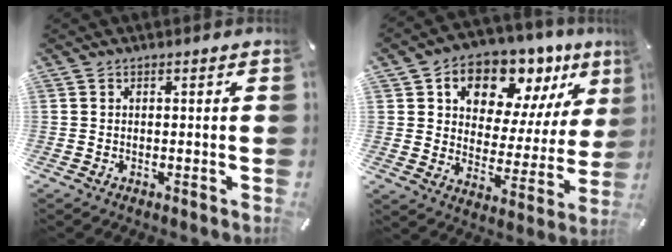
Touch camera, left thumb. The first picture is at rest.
{"total": 13.2, "force": [9.3, 8.1, 4.8], "torque": [-0.076, -0.078, 0.166]}